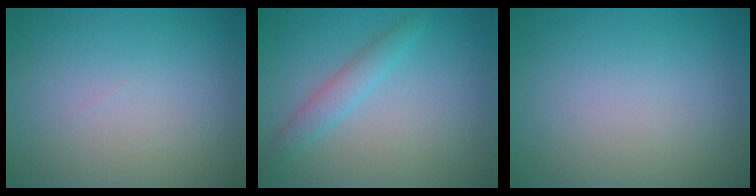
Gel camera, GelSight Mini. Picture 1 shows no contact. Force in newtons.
{"total": 2.2, "press": 2.2, "slide": 0.1}
{"total": 0.0}